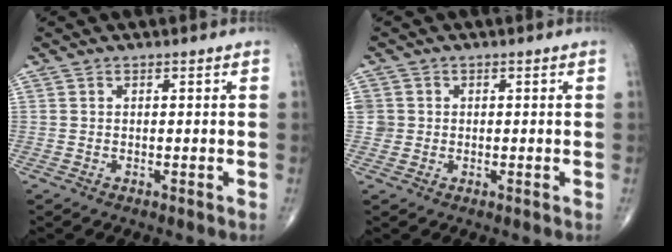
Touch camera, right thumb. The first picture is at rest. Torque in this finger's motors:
{"motor_torque": [0.31, 0.28, 0.35, 0.27, 0.00]}